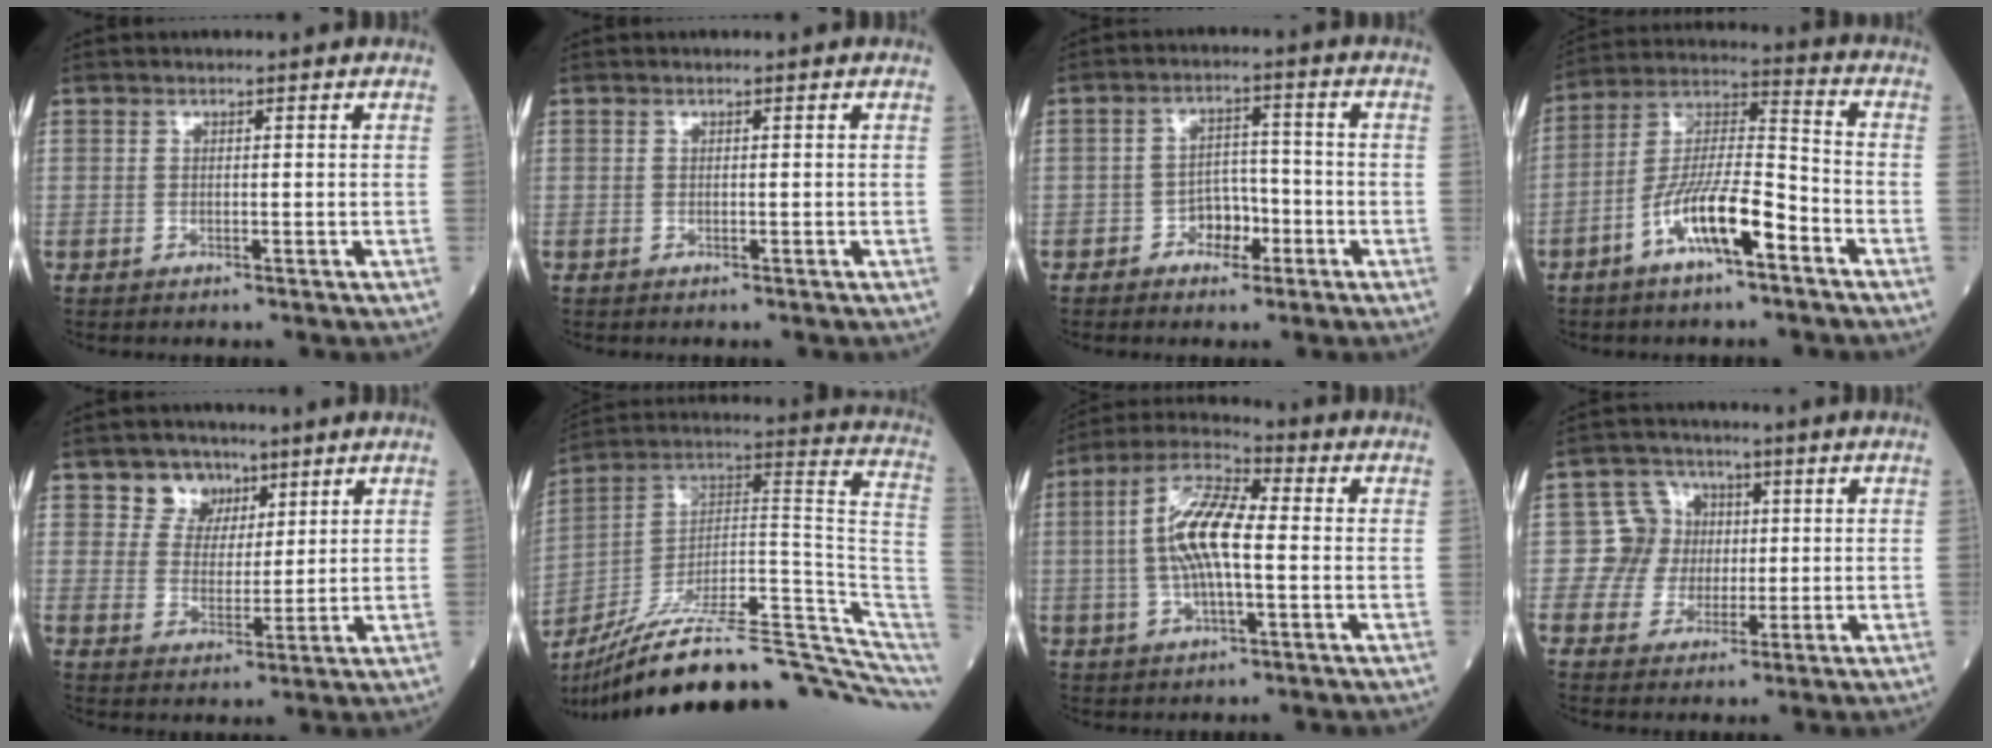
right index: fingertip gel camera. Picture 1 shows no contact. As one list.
[{"total": 0.0}, {"total": 4.6, "force": [-2.3, 2.9, 2.6], "torque": [-0.037, 0.013, -0.042]}, {"total": 11.9, "force": [-6.1, 2.3, 10.0], "torque": [-0.195, 0.008, -0.114]}, {"total": 5.7, "force": [3.5, 4.4, 0.7], "torque": [-0.014, 0.007, 0.064]}, {"total": 28.5, "force": [-21.8, 3.7, 17.9], "torque": [-0.195, 0.038, -0.334]}, {"total": 10.8, "force": [-0.2, 3.1, 10.3], "torque": [-0.210, 0.015, -0.007]}, {"total": 5.8, "force": [0.4, 5.8, 0.2], "torque": [0.009, 0.018, 0.006]}]